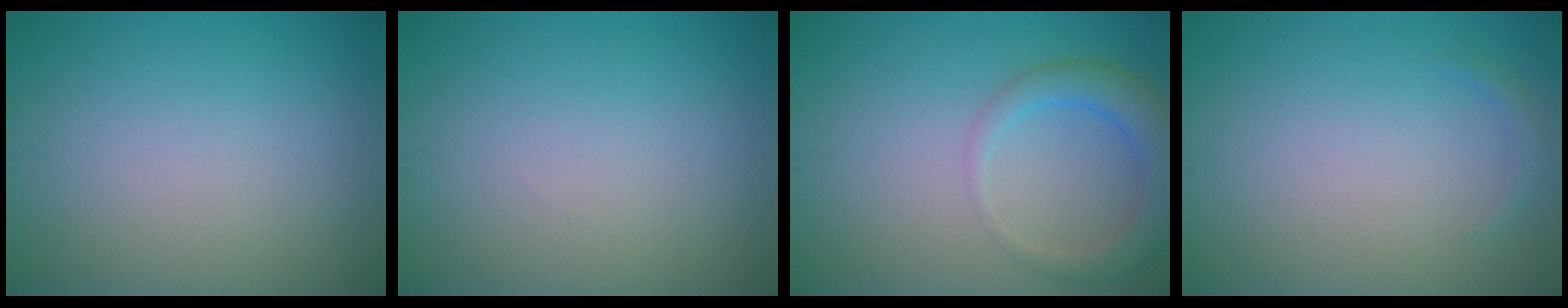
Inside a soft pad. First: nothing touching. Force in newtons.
{"total": 0.0}
{"total": 3.8, "press": 3.8, "slide": 0.2}
{"total": 0.8, "press": 0.8, "slide": 0.1}